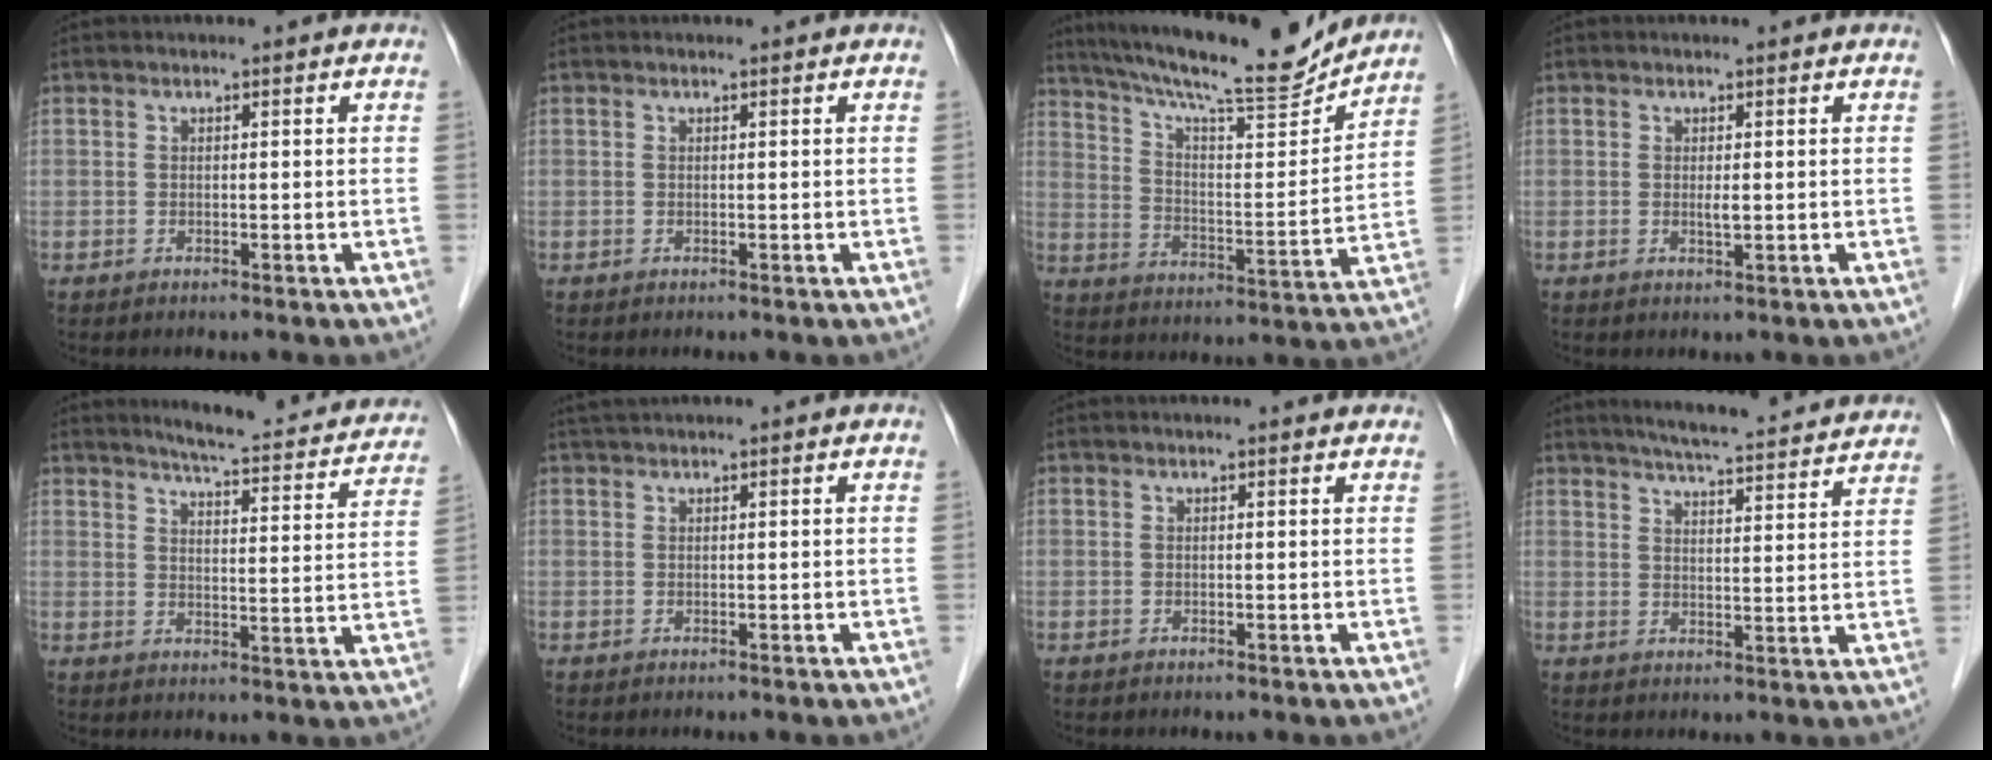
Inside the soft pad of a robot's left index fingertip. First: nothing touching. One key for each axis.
{"total": 0.0}
{"total": 18.9, "fx": 17.2, "fy": 1.2, "fz": 7.9, "tx": -0.142, "ty": -0.017, "tz": 0.263}
{"total": 0.9, "fx": -0.2, "fy": 0.1, "fz": 0.9, "tx": -0.021, "ty": -0.007, "tz": -0.001}
{"total": 17.2, "fx": 15.9, "fy": 2.4, "fz": 6.2, "tx": -0.072, "ty": -0.038, "tz": 0.183}
{"total": 2.4, "fx": 2.1, "fy": -0.3, "fz": 1.1, "tx": -0.012, "ty": 0.024, "tz": 0.040}
{"total": 2.3, "fx": 2.2, "fy": 0.3, "fz": 0.8, "tx": -0.014, "ty": 0.010, "tz": 0.019}
{"total": 18.4, "fx": 17.0, "fy": 1.5, "fz": 6.8, "tx": -0.097, "ty": -0.008, "tz": 0.214}